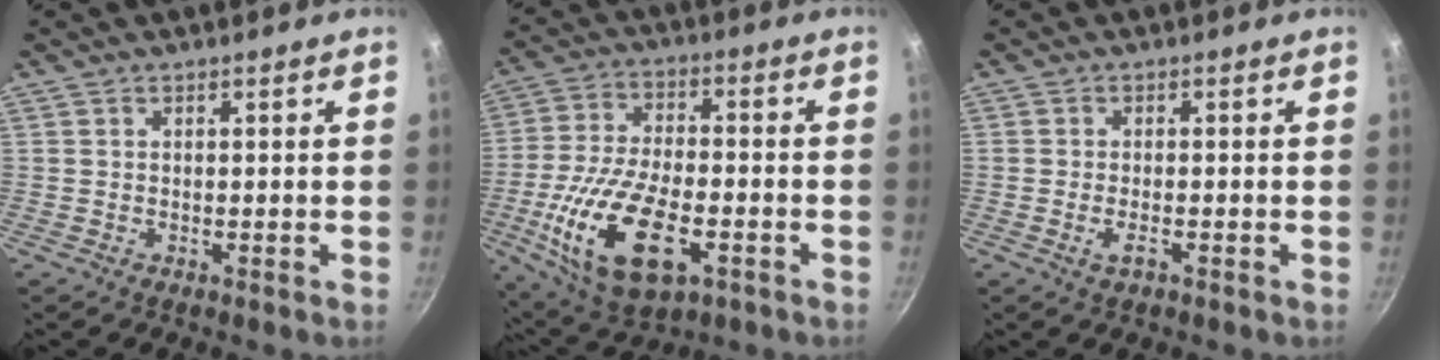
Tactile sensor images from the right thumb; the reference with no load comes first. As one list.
[{"total": 19.5, "force": [-6.3, 9.5, 15.8], "torque": [-0.301, 0.009, -0.110]}, {"total": 2.1, "force": [-1.0, 0.8, 1.7], "torque": [-0.034, 0.003, -0.020]}]